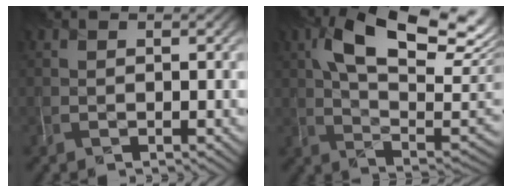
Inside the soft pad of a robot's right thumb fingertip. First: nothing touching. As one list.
[{"total": 16.8, "force": [5.7, 8.3, 13.4], "torque": [-0.232, 0.016, 0.104]}]